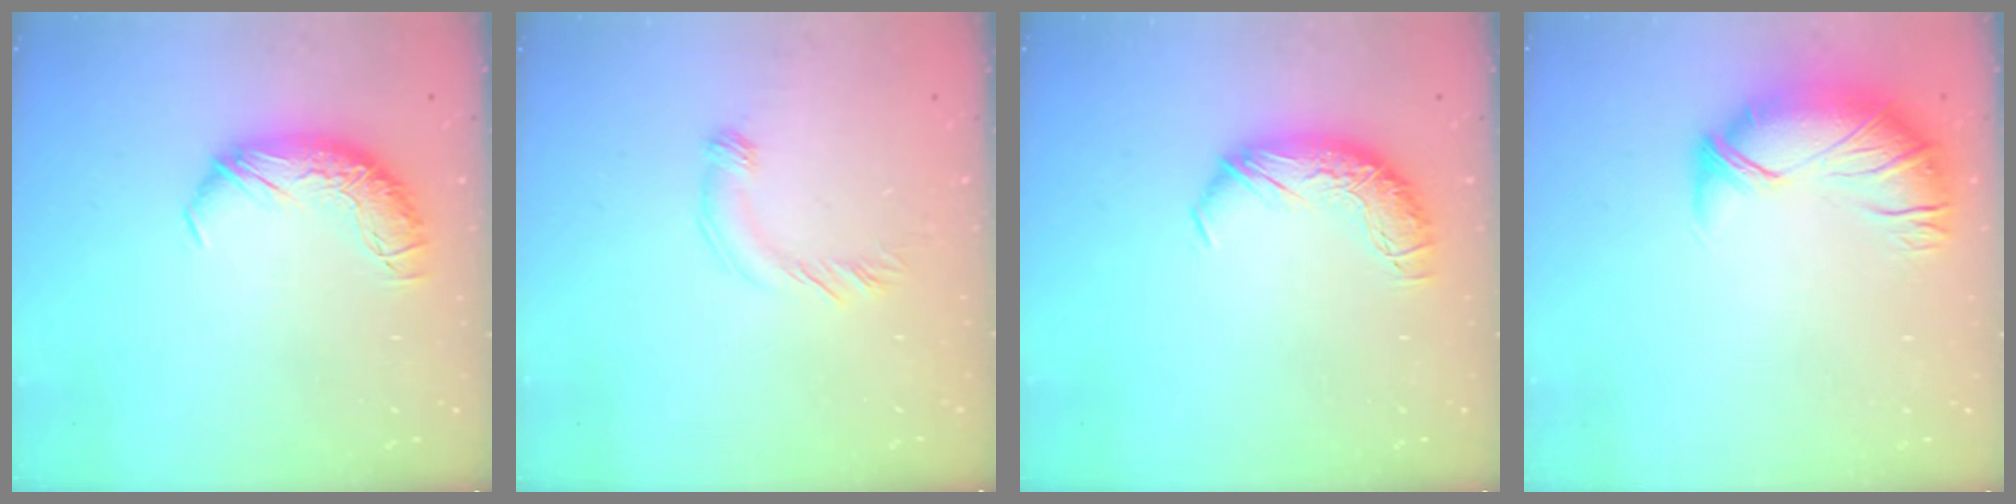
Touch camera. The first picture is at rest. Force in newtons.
{"total": 3.4, "press": 3.3, "slide": 0.7}
{"total": 0.0}
{"total": 2.6, "press": 1.1, "slide": 2.3}